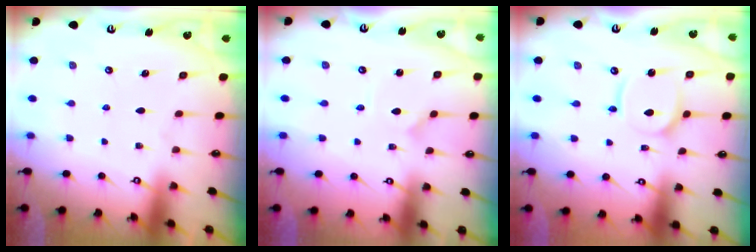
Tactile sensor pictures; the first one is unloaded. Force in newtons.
{"total": 0.0}
{"total": 7.4, "press": 7.4, "slide": 0.6}